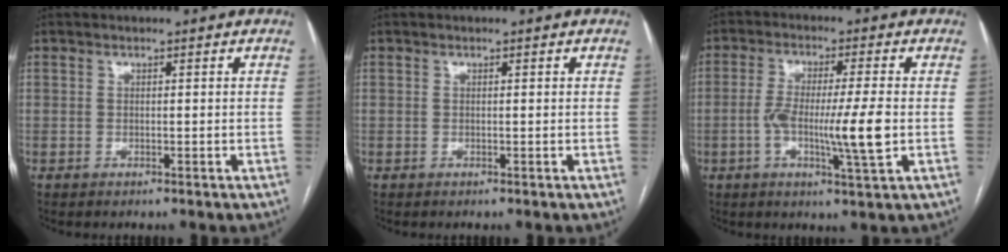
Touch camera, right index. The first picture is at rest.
{"total": 0.0}
{"total": 9.5, "force": [-1.5, 0.0, 9.4], "torque": [-0.171, -0.005, -0.027]}